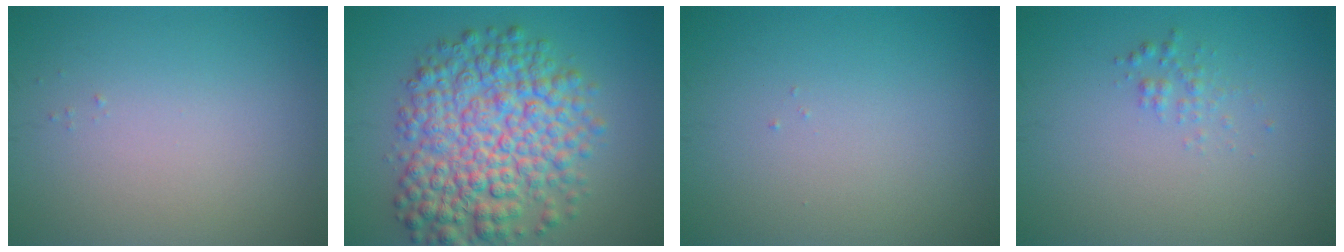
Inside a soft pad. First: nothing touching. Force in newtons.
{"total": 9.6, "press": 9.6, "slide": 0.2}
{"total": 0.0}
{"total": 1.0, "press": 1.0, "slide": 0.0}